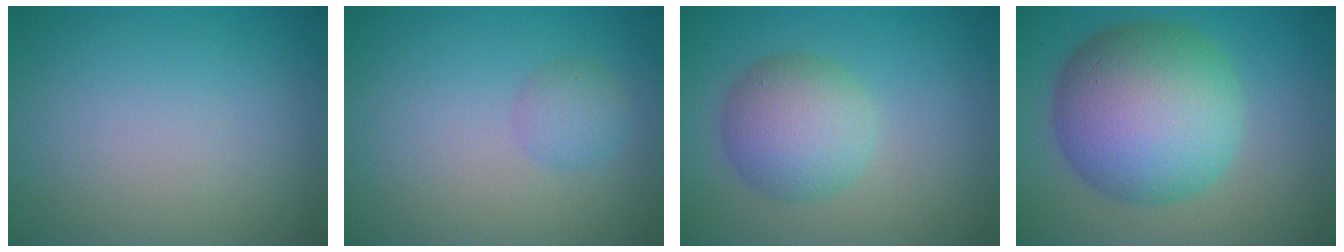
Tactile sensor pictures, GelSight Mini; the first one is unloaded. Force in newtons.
{"total": 1.7, "press": 1.7, "slide": 0.0}
{"total": 5.1, "press": 5.1, "slide": 0.3}
{"total": 12.3, "press": 12.3, "slide": 0.3}